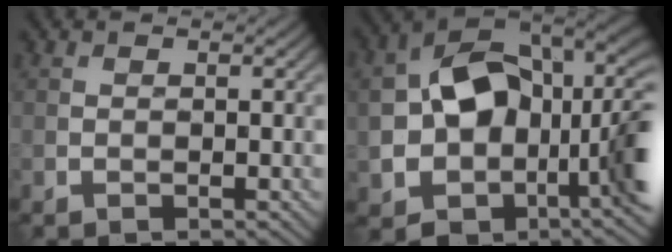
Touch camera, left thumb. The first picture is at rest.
{"total": 16.1, "force": [0.0, 10.9, 11.9], "torque": [-0.211, -0.016, 0.005]}